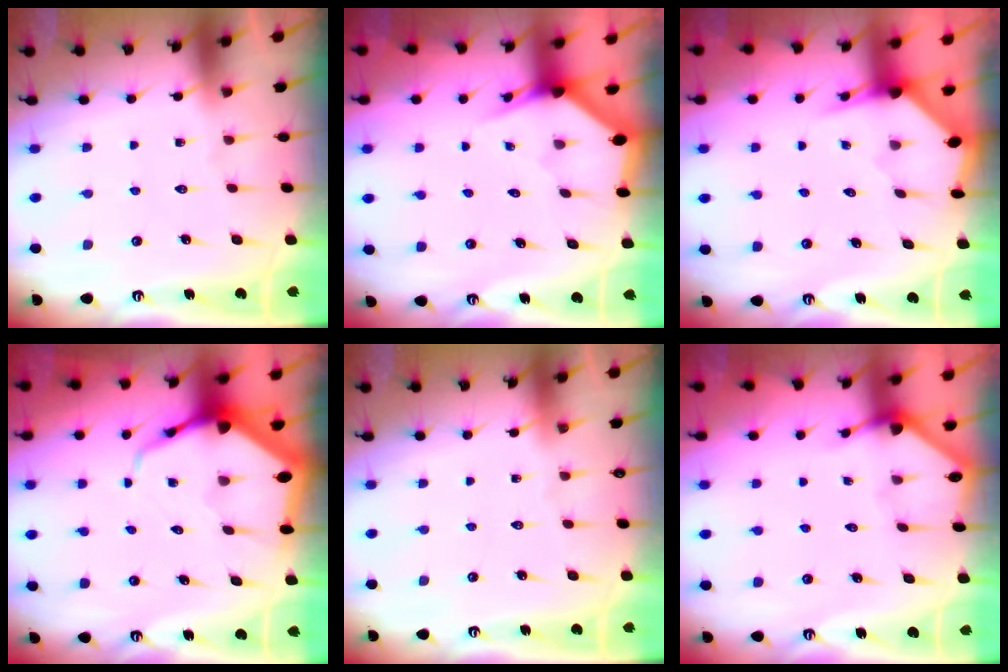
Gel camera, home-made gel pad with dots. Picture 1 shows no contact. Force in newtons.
{"total": 2.8, "press": 2.8, "slide": 0.2}
{"total": 3.3, "press": 3.2, "slide": 0.4}
{"total": 7.3, "press": 7.3, "slide": 0.8}
{"total": 0.0}
{"total": 2.2, "press": 2.2, "slide": 0.1}